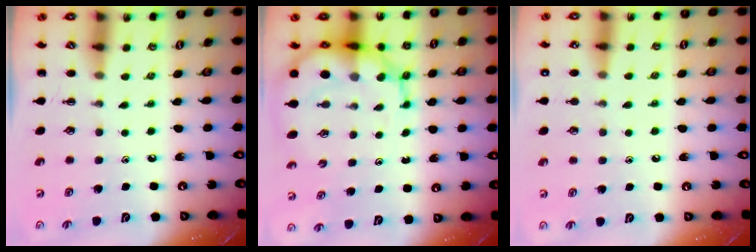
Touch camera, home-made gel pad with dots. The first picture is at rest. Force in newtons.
{"total": 11.6, "press": 11.2, "slide": 3.2}
{"total": 6.0, "press": 5.8, "slide": 1.7}